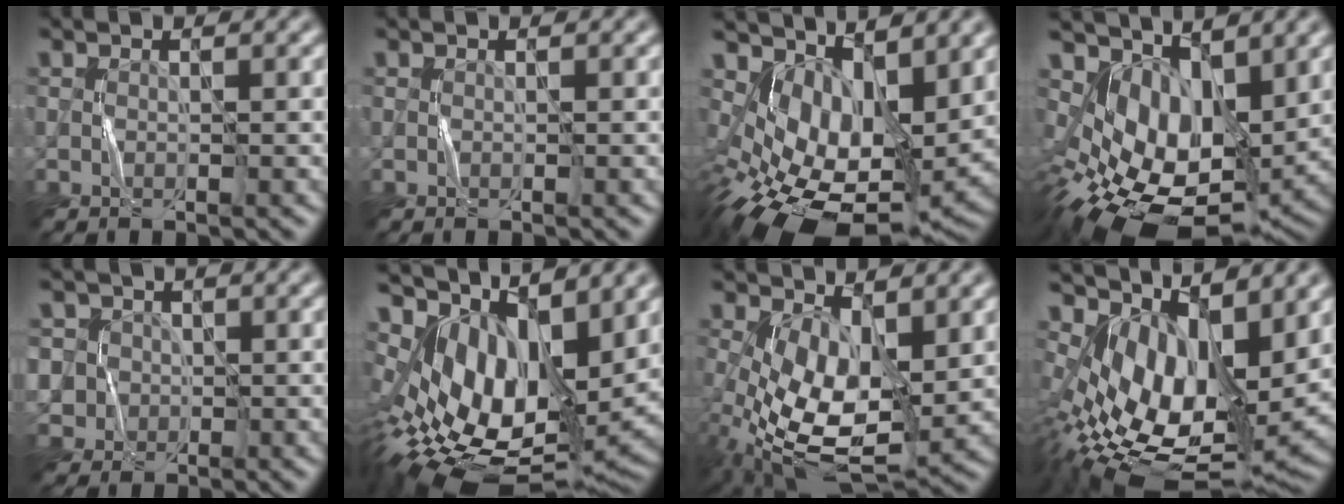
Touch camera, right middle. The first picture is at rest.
{"total": 0.0}
{"total": 10.8, "force": [-0.2, 6.5, 8.6], "torque": [-0.150, -0.032, 0.016]}
{"total": 10.1, "force": [0.6, 6.4, 7.8], "torque": [-0.143, -0.025, 0.025]}
{"total": 4.6, "force": [0.5, 4.5, 1.1], "torque": [-0.024, 0.027, 0.001]}
{"total": 14.4, "force": [3.8, 7.8, 11.6], "torque": [-0.207, -0.008, 0.086]}
{"total": 9.0, "force": [-0.4, 4.6, 7.7], "torque": [-0.166, -0.017, -0.003]}
{"total": 13.8, "force": [2.5, 7.2, 11.6], "torque": [-0.205, -0.016, 0.063]}